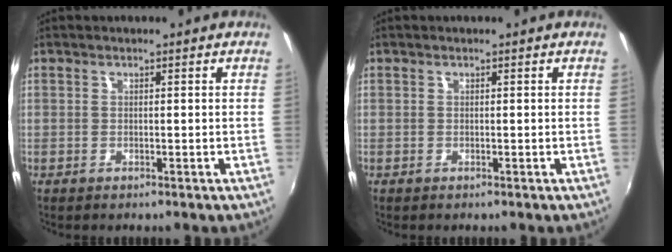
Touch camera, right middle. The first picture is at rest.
{"total": 0.0}